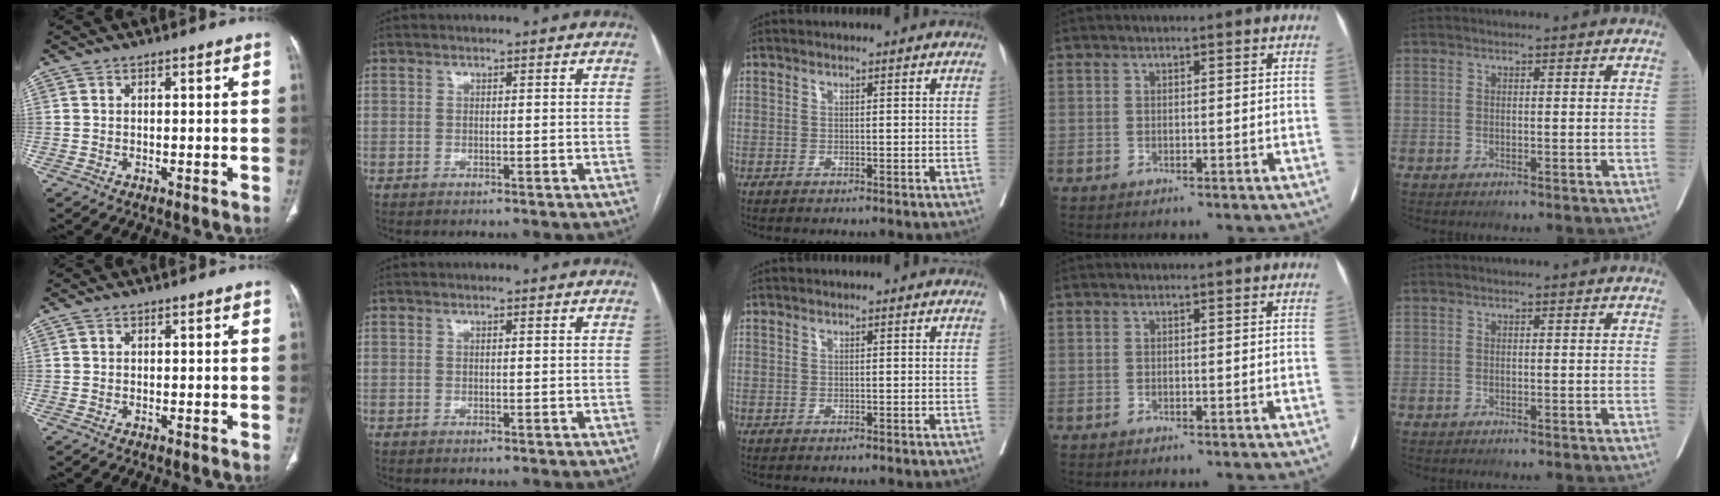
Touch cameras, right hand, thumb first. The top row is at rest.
{}